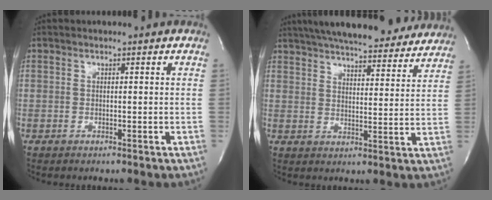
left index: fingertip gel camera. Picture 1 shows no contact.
{"total": 25.2, "force": [22.2, 5.4, 10.7], "torque": [-0.182, 0.007, 0.286]}